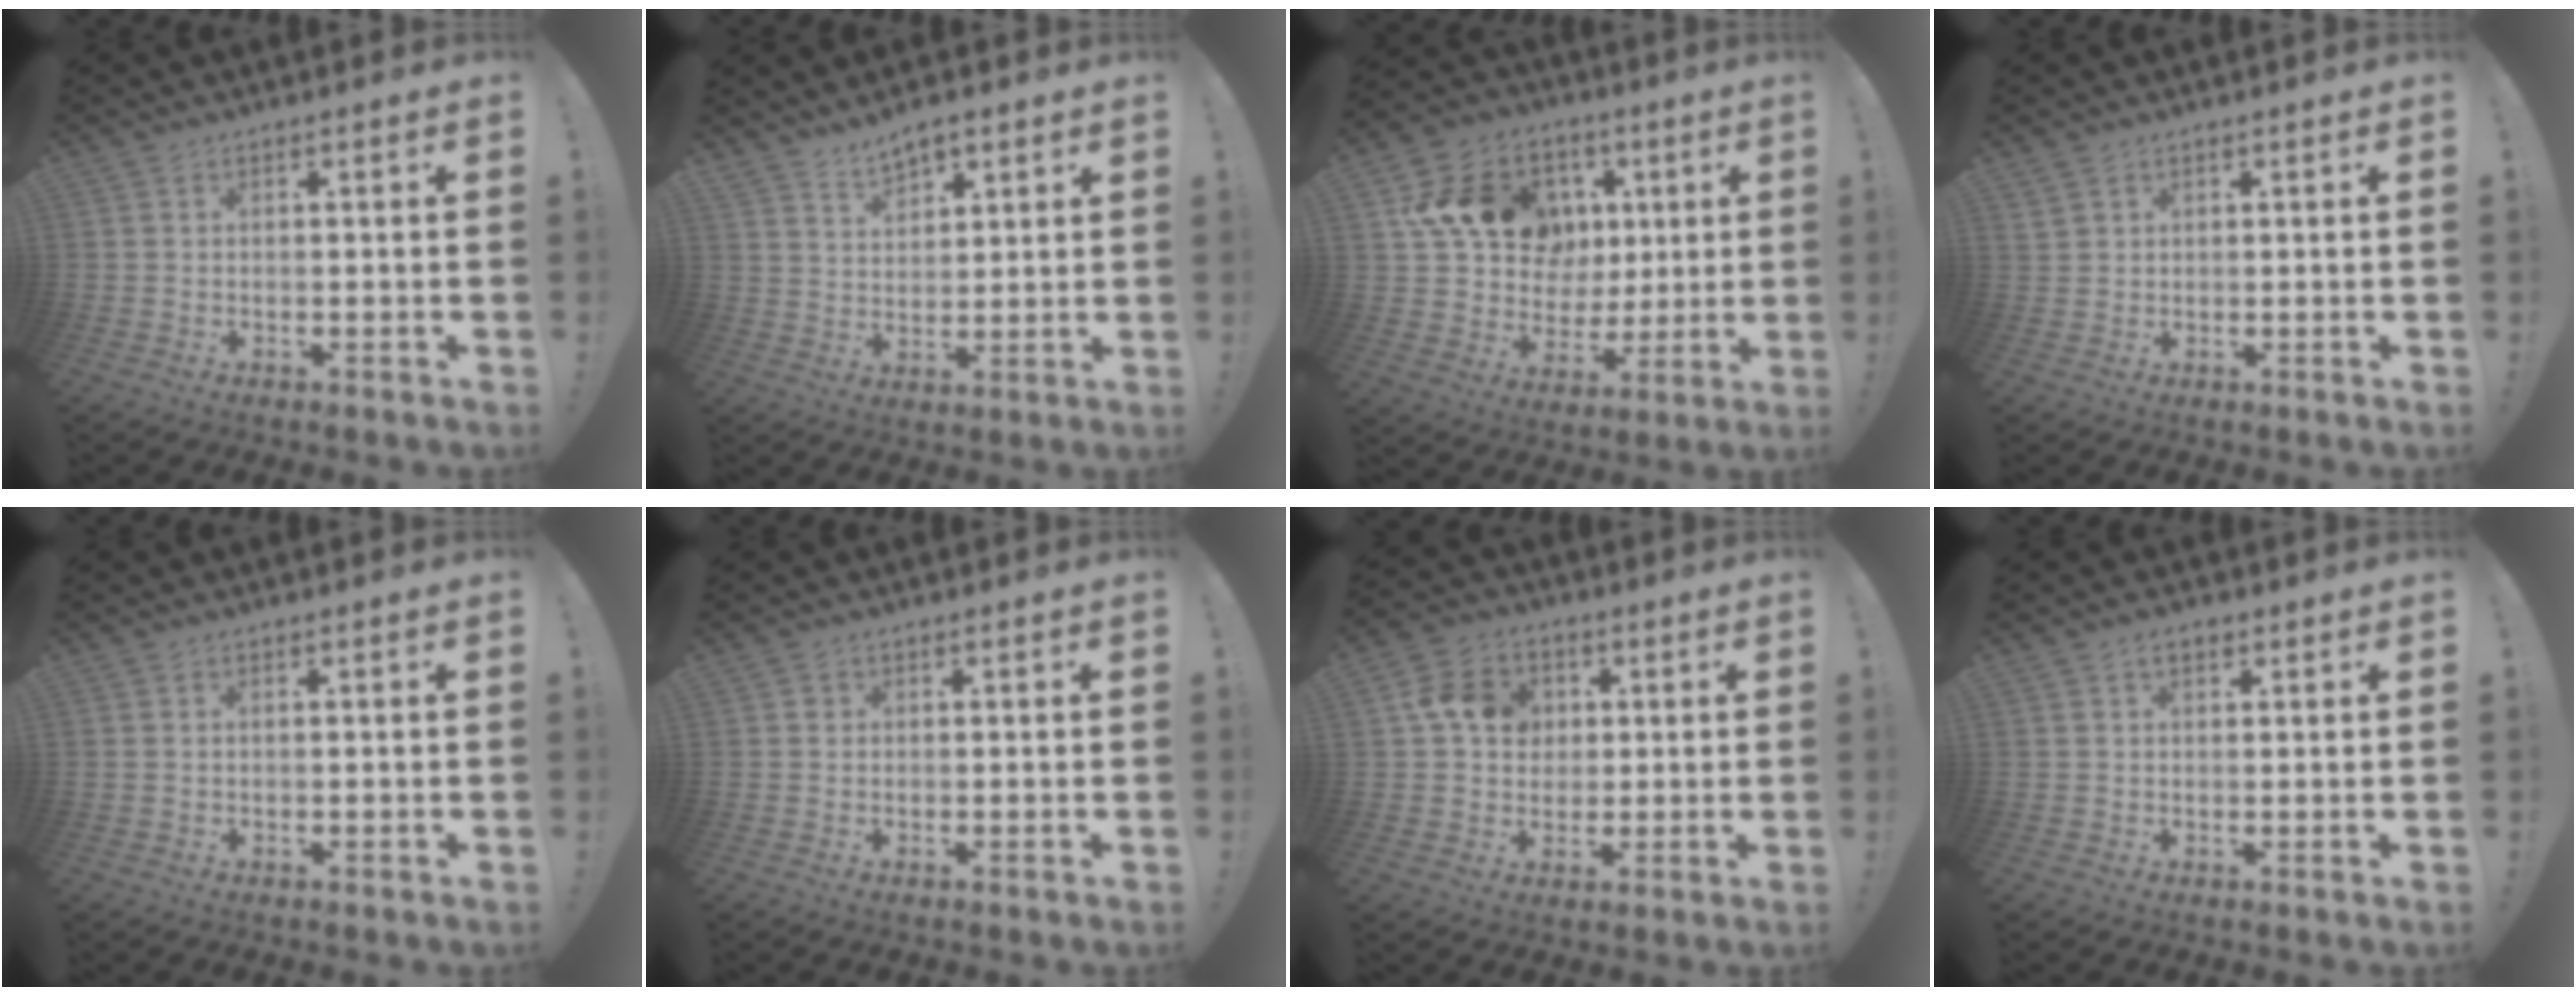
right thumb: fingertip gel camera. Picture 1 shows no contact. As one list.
[{"total": 6.0, "force": [4.8, 3.0, 2.0], "torque": [-0.034, -0.026, 0.089]}, {"total": 19.5, "force": [6.7, 15.7, 9.5], "torque": [-0.140, -0.005, 0.150]}, {"total": 2.1, "force": [1.5, 1.3, 0.8], "torque": [-0.008, -0.007, 0.028]}, {"total": 0.5, "force": [0.3, 0.2, 0.3], "torque": [-0.012, 0.002, 0.008]}, {"total": 1.0, "force": [0.3, 0.9, 0.1], "torque": [0.005, -0.001, 0.004]}, {"total": 11.7, "force": [2.9, 10.0, 5.4], "torque": [-0.078, 0.010, 0.061]}, {"total": 2.6, "force": [1.4, 1.5, 1.7], "torque": [-0.023, -0.001, 0.023]}]